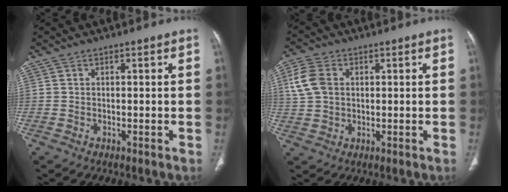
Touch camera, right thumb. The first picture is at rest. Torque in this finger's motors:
{"motor_torque": [0.29, 0.48, 0.87, -0.01, 0.05]}